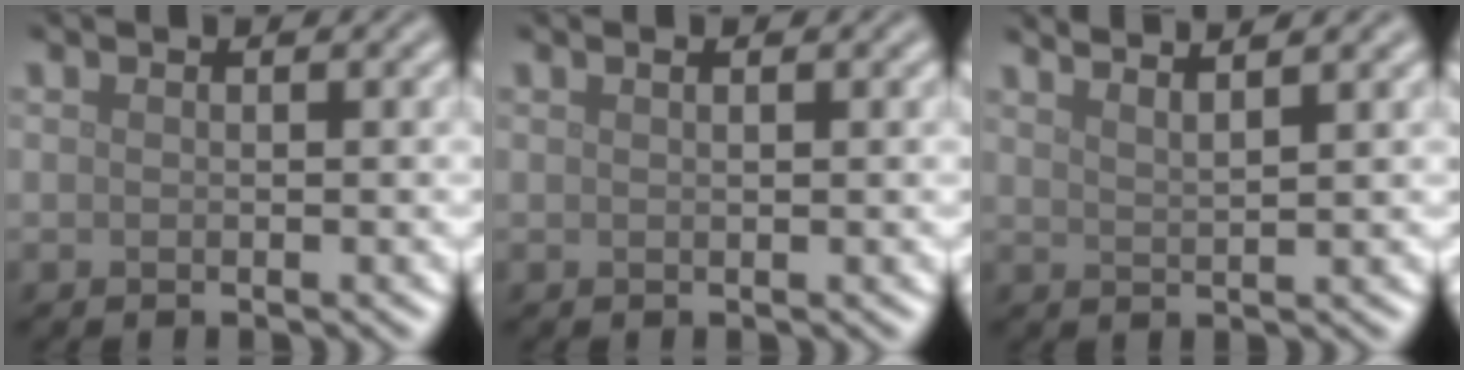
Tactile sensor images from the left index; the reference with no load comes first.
{"total": 0.9, "force": [0.4, 0.2, 0.7], "torque": [-0.009, 0.003, 0.006]}
{"total": 4.5, "force": [3.6, 1.2, 2.4], "torque": [-0.007, 0.027, 0.022]}